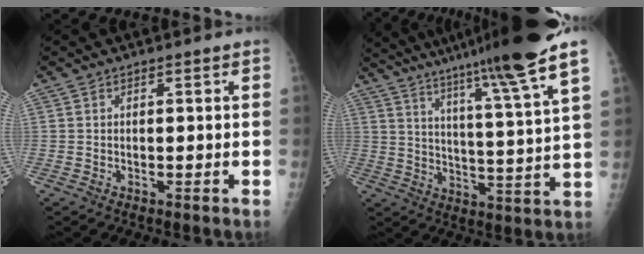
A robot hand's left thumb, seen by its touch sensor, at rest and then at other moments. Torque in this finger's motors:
{"motor_torque": [3.31, 0.56, 1.65, -1.12, 0.35]}